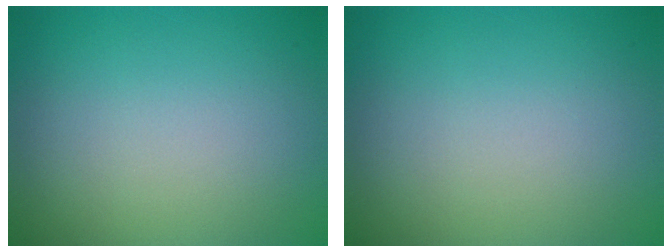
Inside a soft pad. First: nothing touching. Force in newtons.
{"total": 0.0}